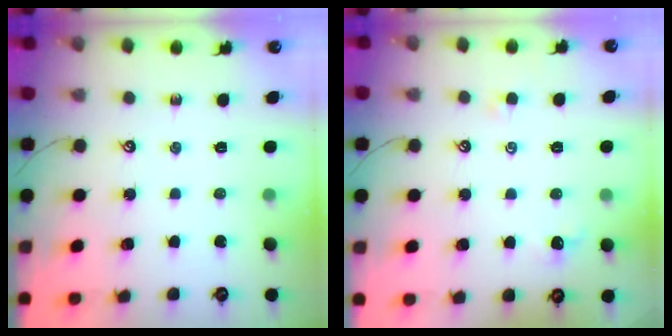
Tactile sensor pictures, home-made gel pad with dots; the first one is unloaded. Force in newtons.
{"total": 0.6, "press": 0.4, "slide": 0.5}